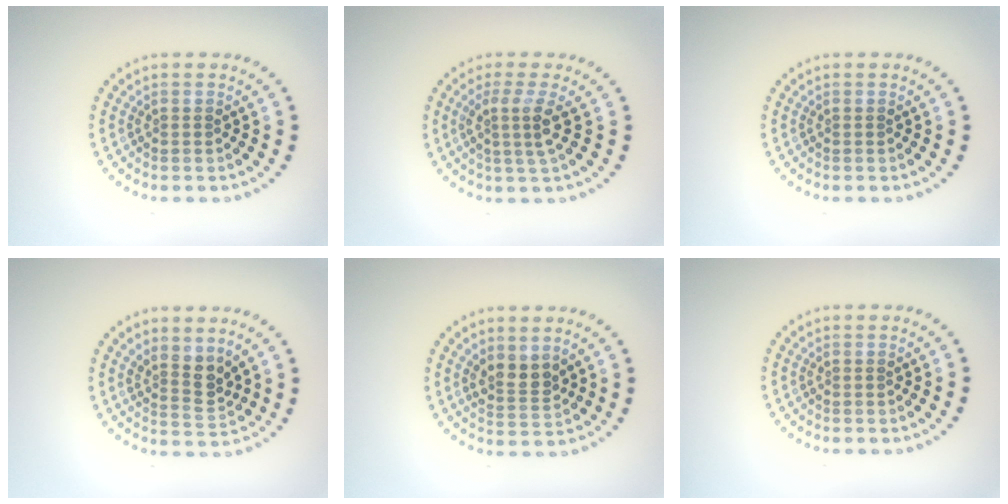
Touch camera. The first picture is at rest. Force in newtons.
{"total": 2.5, "press": 1.9, "slide": 1.7}
{"total": 0.0}
{"total": 2.7, "press": 2.0, "slide": 1.7}
{"total": 2.4, "press": 2.2, "slide": 1.0}
{"total": 0.0}